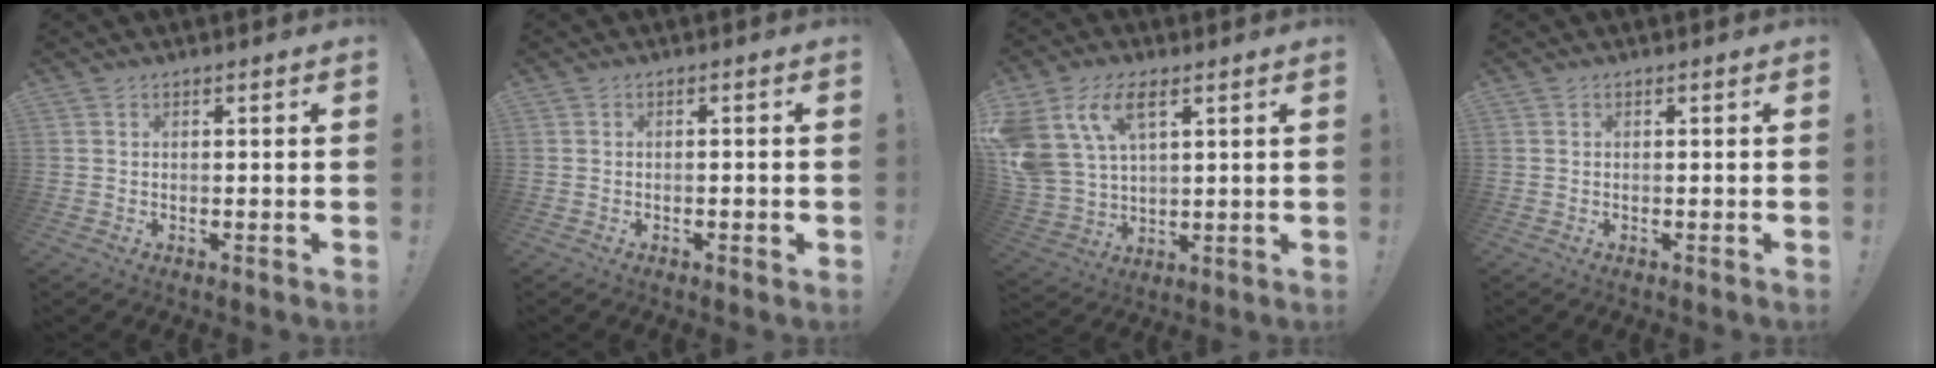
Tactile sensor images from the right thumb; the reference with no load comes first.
{"total": 0.6, "force": [-0.4, 0.4, 0.1], "torque": [-0.008, 0.005, -0.005]}
{"total": 13.8, "force": [6.9, 8.0, 8.8], "torque": [-0.193, -0.023, 0.135]}
{"total": 0.0}